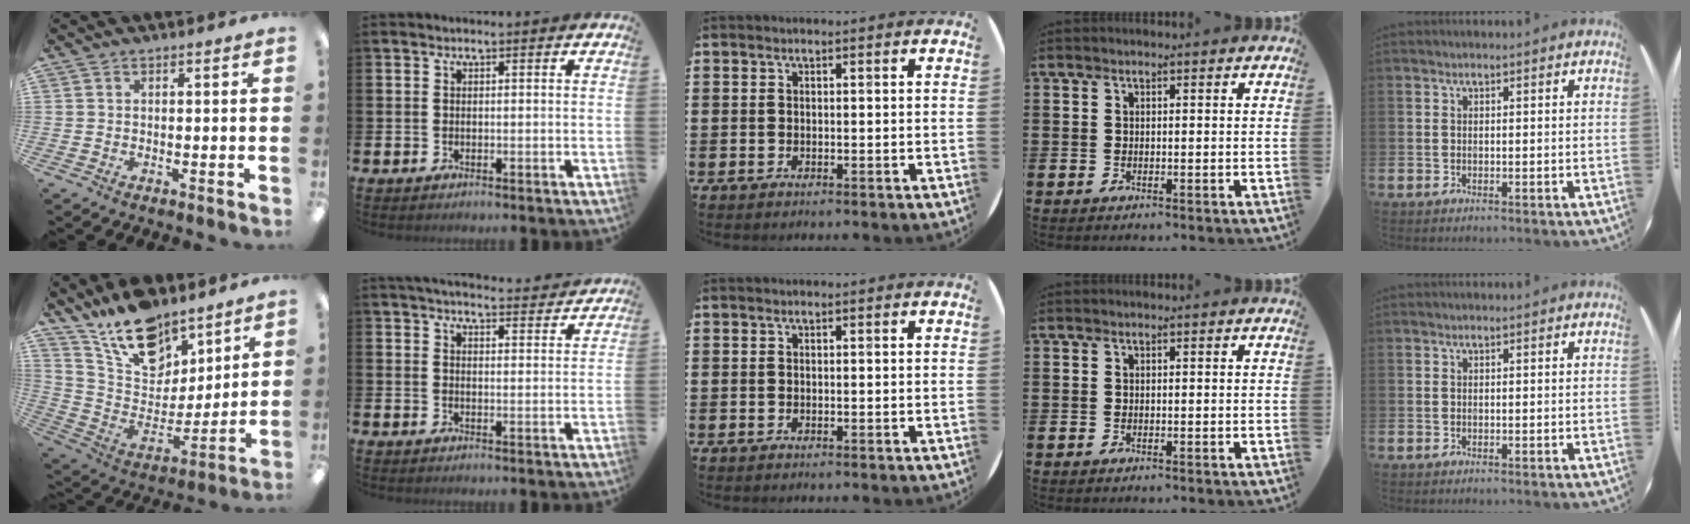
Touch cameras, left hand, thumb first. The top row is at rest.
{"thumb": {"total": 16.9, "force": [13.2, 8.3, 6.4], "torque": [-0.124, -0.085, 0.245]}, "index": {"total": 4.5, "force": [4.4, 0.3, 0.6], "torque": [-0.019, -0.026, 0.079]}}